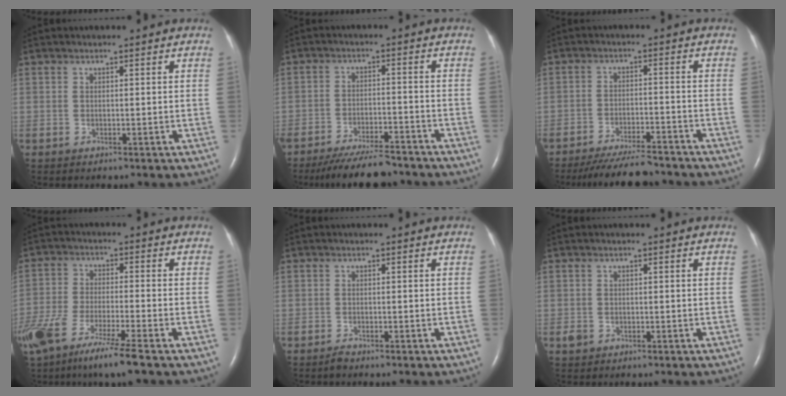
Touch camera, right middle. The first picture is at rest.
{"total": 10.9, "force": [-9.7, 1.9, 4.5], "torque": [-0.073, -0.012, -0.152]}
{"total": 10.2, "force": [-9.4, 1.4, 3.8], "torque": [-0.061, -0.013, -0.146]}
{"total": 13.7, "force": [-9.4, 0.7, 9.9], "torque": [-0.205, -0.045, -0.174]}
{"total": 0.9, "force": [-0.8, 0.2, 0.3], "torque": [-0.011, -0.002, -0.015]}
{"total": 1.0, "force": [-0.5, 0.8, 0.4], "torque": [-0.015, 0.000, -0.006]}